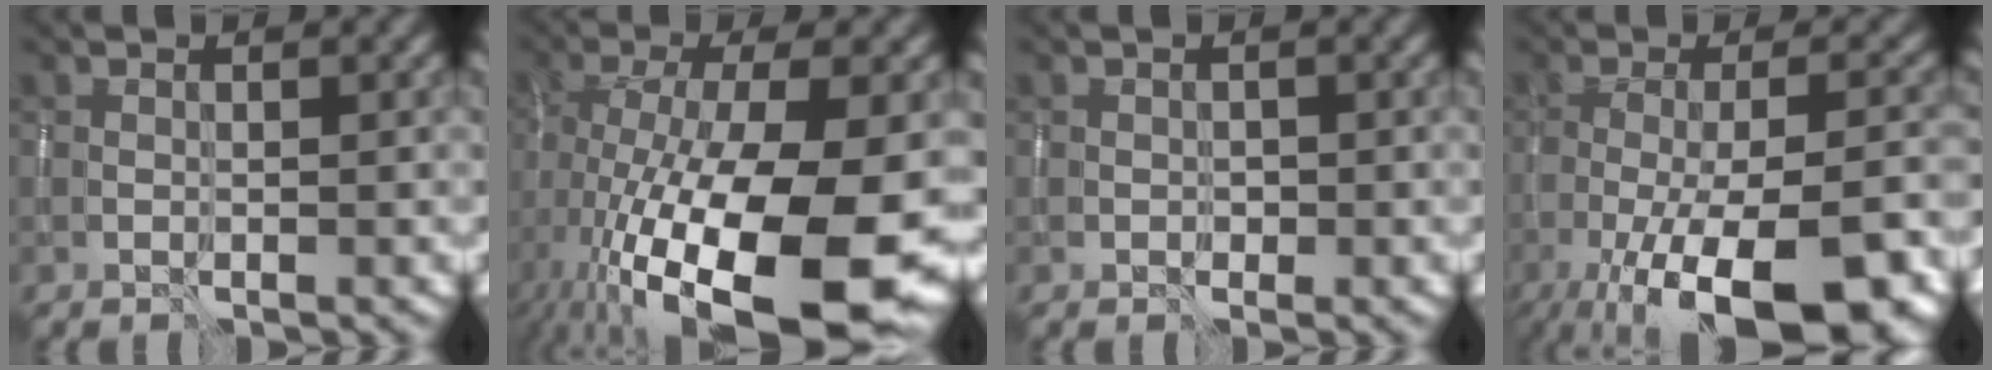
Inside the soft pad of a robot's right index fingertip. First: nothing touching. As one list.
[{"total": 17.5, "force": [-6.4, 6.4, 15.0], "torque": [-0.254, -0.029, -0.089]}, {"total": 0.6, "force": [-0.2, 0.5, 0.0], "torque": [0.002, -0.003, 0.000]}, {"total": 12.6, "force": [-6.4, 3.9, 10.1], "torque": [-0.164, -0.020, -0.097]}]